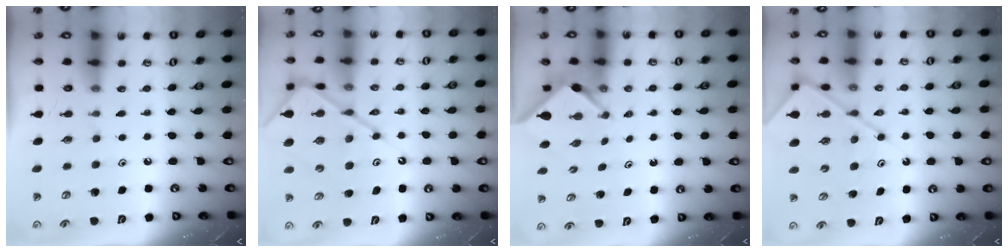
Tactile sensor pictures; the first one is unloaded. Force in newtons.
{"total": 16.1, "press": 16.0, "slide": 1.7}
{"total": 3.1, "press": 3.0, "slide": 0.4}
{"total": 11.1, "press": 11.0, "slide": 1.3}